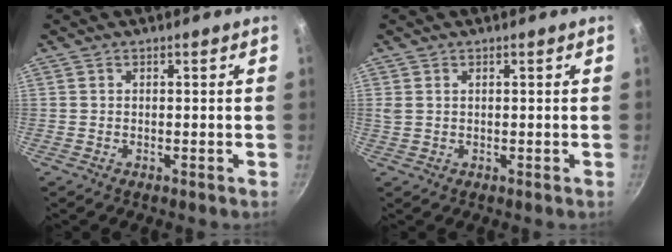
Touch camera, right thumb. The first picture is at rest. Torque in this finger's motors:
{"motor_torque": [-0.32, -0.19, 0.44, 0.08, 0.06]}